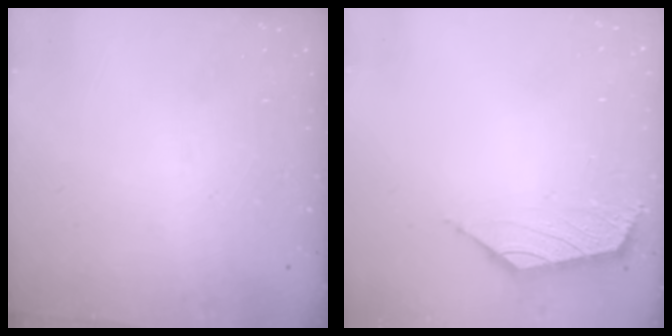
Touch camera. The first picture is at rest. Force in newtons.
{"total": 1.6, "press": 1.5, "slide": 0.7}